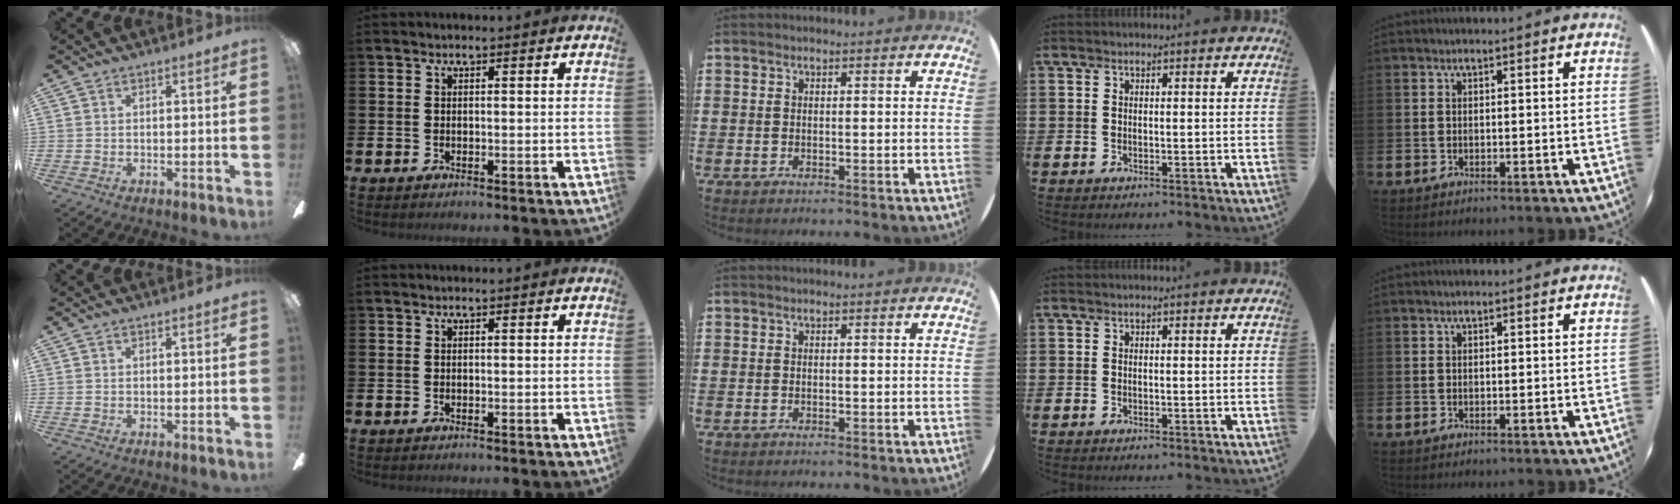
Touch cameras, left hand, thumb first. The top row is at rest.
{}